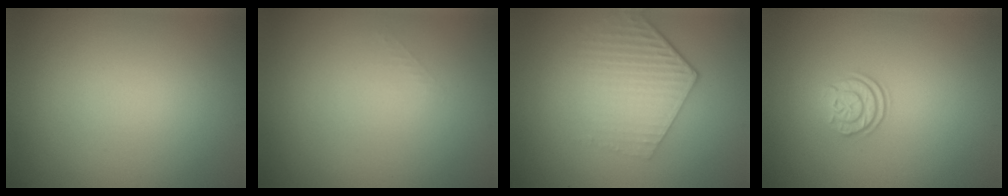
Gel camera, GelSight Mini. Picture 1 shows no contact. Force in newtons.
{"total": 0.6, "press": 0.6, "slide": 0.0}
{"total": 4.3, "press": 3.2, "slide": 2.9}
{"total": 2.4, "press": 1.8, "slide": 1.5}